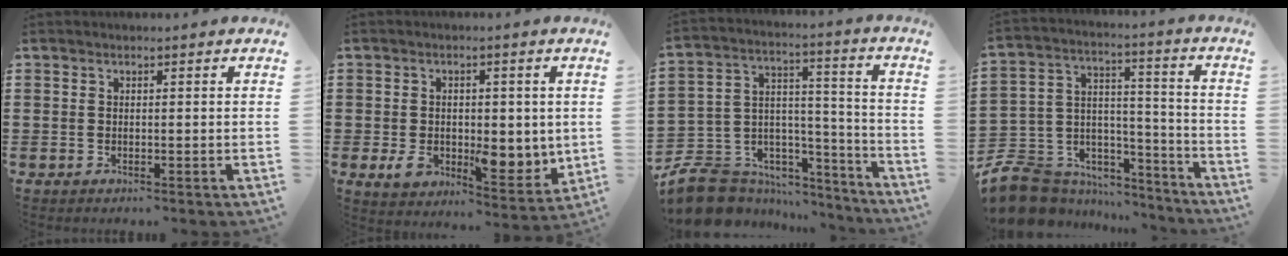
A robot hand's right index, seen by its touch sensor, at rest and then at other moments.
{"total": 8.1, "force": [-0.7, 5.4, 6.0], "torque": [-0.105, -0.001, -0.012]}
{"total": 8.8, "force": [-6.9, 5.4, 1.4], "torque": [-0.056, -0.001, -0.126]}
{"total": 9.0, "force": [-6.7, 5.7, 1.5], "torque": [-0.065, -0.004, -0.125]}